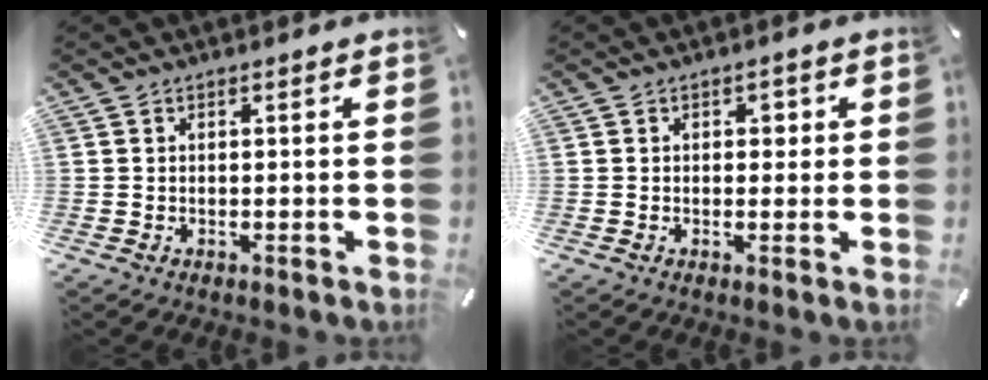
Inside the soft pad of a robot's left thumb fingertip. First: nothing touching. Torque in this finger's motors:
{"motor_torque": [0.32, 0.55, -0.03, -0.11, 0.00]}